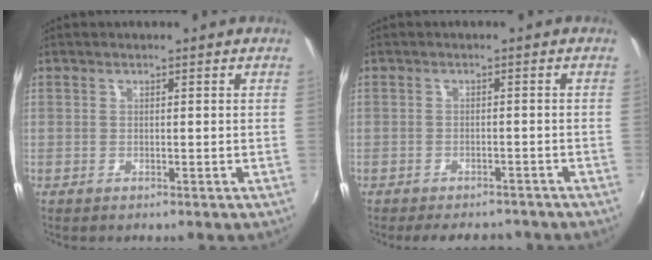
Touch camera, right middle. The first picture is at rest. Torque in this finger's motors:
{"motor_torque": [1.11, -1.03, 0.17, 0.11]}